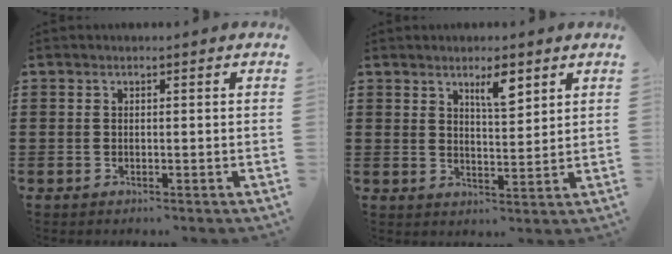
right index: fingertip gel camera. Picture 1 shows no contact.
{"total": 4.3, "force": [2.8, 1.2, 2.9], "torque": [-0.048, -0.001, 0.046]}